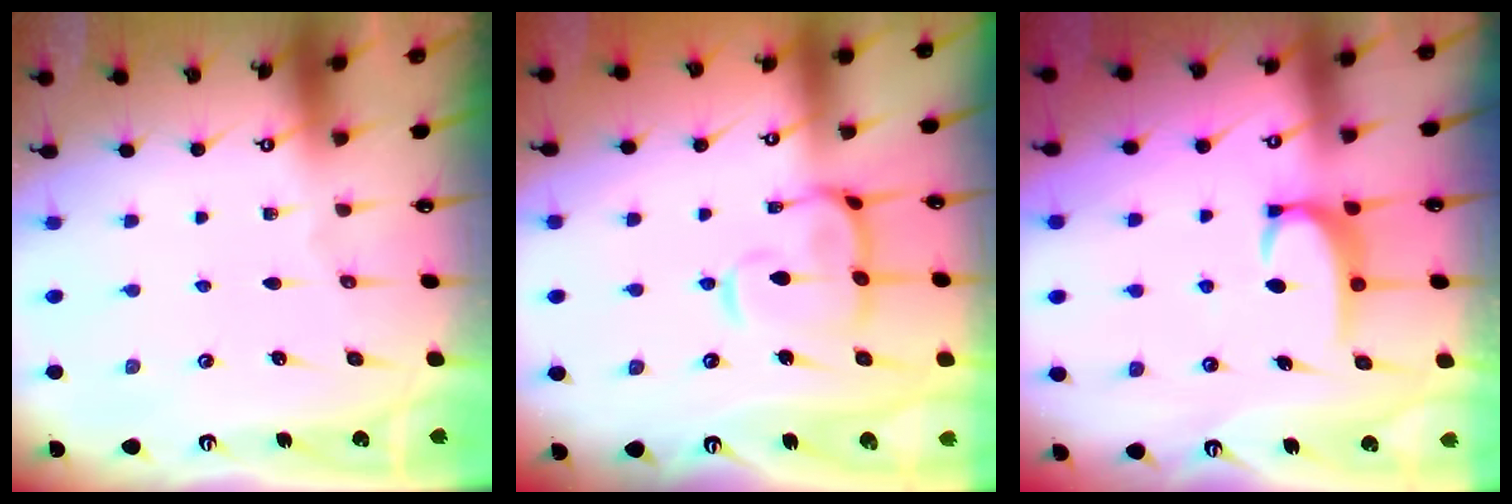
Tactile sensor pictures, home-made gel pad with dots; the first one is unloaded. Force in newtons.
{"total": 6.5, "press": 6.4, "slide": 1.2}
{"total": 3.5, "press": 3.4, "slide": 0.4}